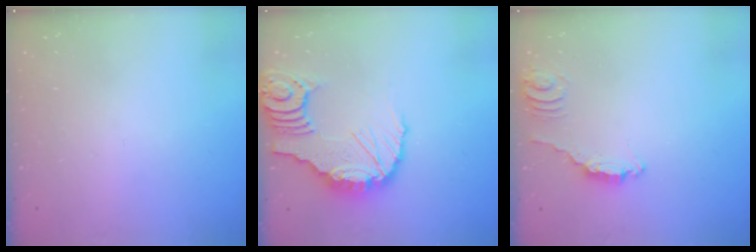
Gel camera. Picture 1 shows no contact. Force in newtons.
{"total": 13.0, "press": 13.0, "slide": 1.5}
{"total": 3.0, "press": 3.0, "slide": 0.2}